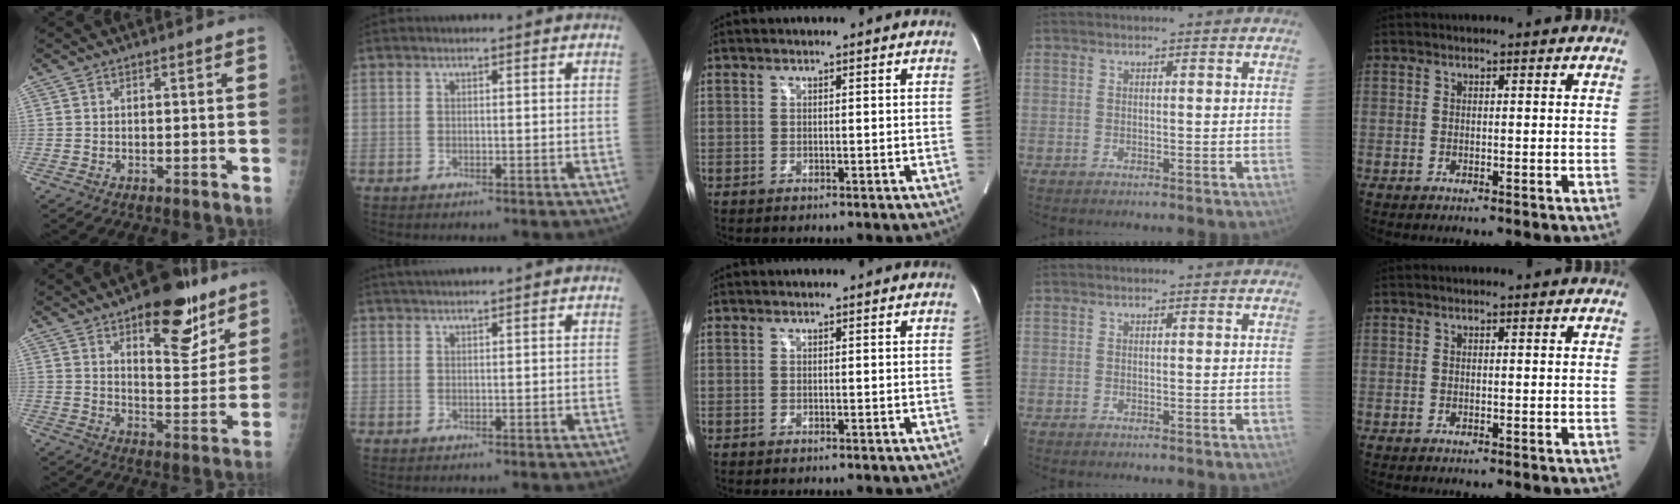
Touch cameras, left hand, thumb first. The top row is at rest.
{"thumb": {"total": 16.0, "force": [9.7, 6.9, 10.6], "torque": [-0.092, -0.059, 0.141]}, "index": {"total": 2.6, "force": [2.2, -0.6, 1.1], "torque": [-0.014, 0.017, 0.044]}}